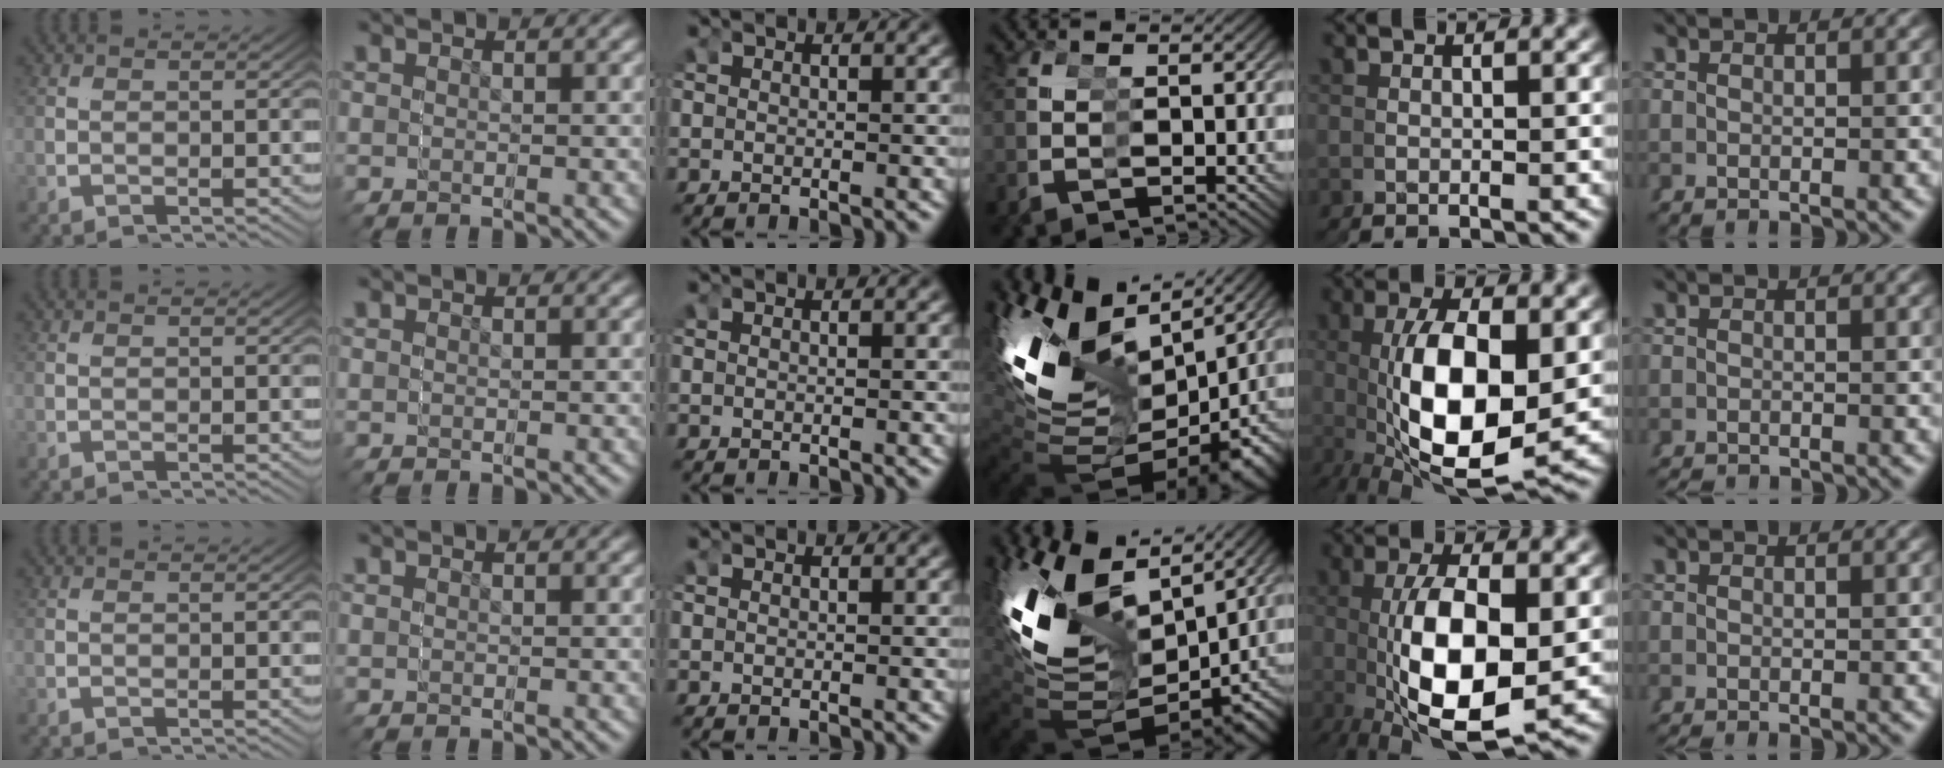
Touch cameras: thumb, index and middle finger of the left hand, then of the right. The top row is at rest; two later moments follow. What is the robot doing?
{"motion": "grasp_and_lifting", "object": "markers"}